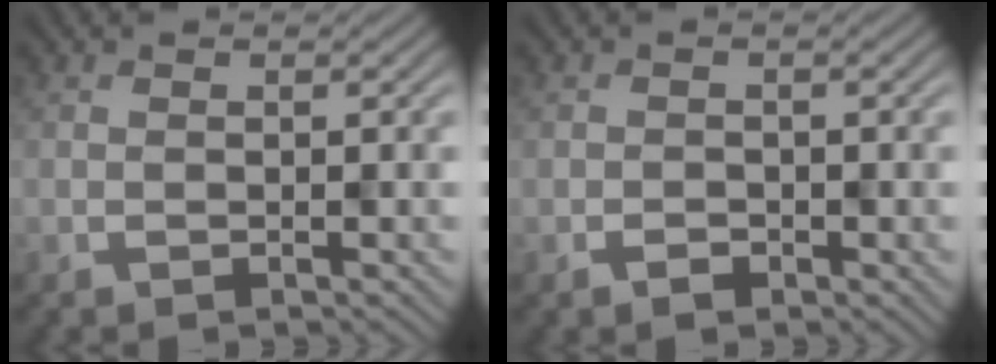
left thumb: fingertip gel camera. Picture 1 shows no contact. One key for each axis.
{"total": 1.4, "fx": -0.7, "fy": 1.0, "fz": 0.6, "tx": -0.008, "ty": 0.000, "tz": -0.013}